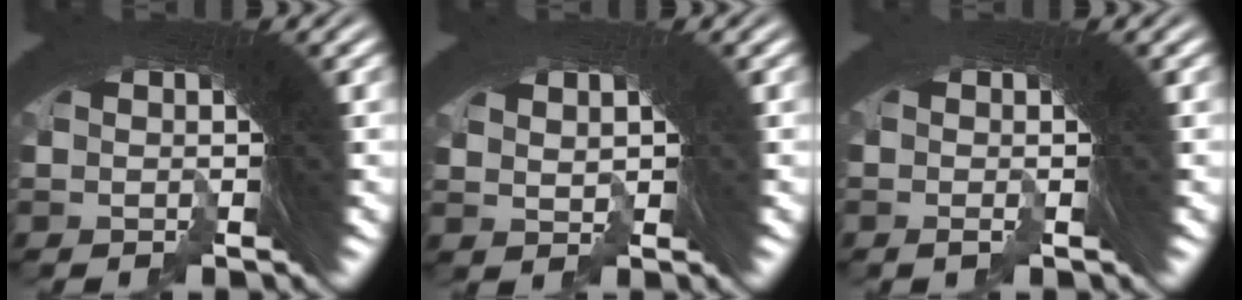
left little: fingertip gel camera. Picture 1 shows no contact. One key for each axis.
{"total": 1.9, "fx": -1.4, "fy": 1.0, "fz": -0.9, "tx": -0.009, "ty": -0.018, "tz": -0.011}
{"total": 0.8, "fx": -0.5, "fy": -0.3, "fz": -0.5, "tx": 0.007, "ty": -0.002, "tz": -0.007}